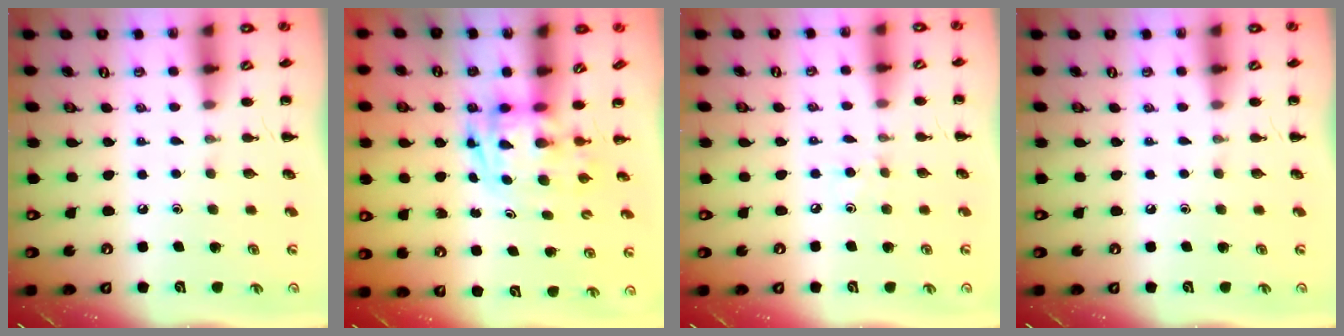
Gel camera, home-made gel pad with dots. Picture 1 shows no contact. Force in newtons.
{"total": 2.8, "press": 2.7, "slide": 0.5}
{"total": 4.2, "press": 4.0, "slide": 1.1}
{"total": 0.0}